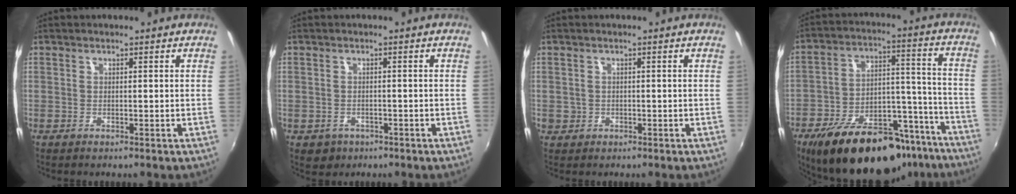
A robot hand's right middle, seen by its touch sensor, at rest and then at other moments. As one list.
[{"total": 3.3, "force": [-1.4, 2.7, 1.2], "torque": [-0.031, -0.006, -0.015]}, {"total": 2.3, "force": [-0.4, 2.2, 0.6], "torque": [-0.014, -0.003, -0.005]}, {"total": 26.6, "force": [-19.9, 10.9, 13.8], "torque": [-0.235, 0.021, -0.268]}]